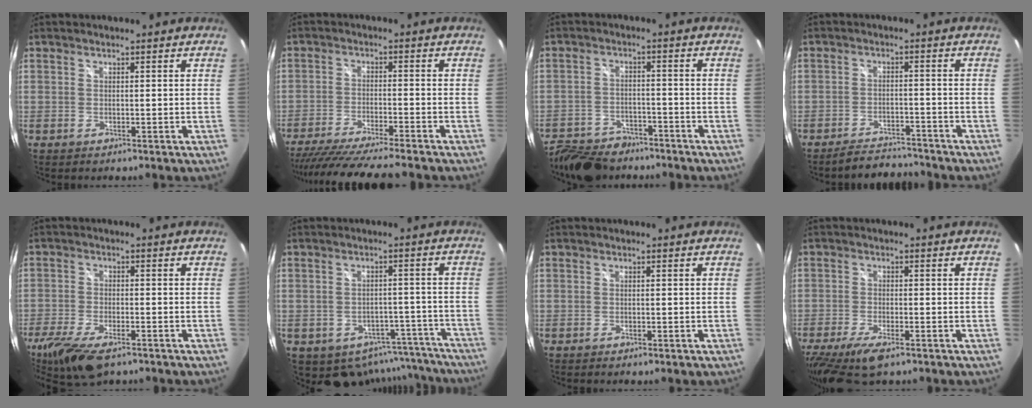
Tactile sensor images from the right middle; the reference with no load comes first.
{"total": 15.7, "force": [-13.8, 0.4, 7.4], "torque": [-0.151, -0.030, -0.224]}
{"total": 13.6, "force": [-10.9, 6.4, 5.1], "torque": [-0.133, -0.008, -0.172]}
{"total": 7.0, "force": [-6.7, 1.4, 1.5], "torque": [-0.045, 0.003, -0.100]}
{"total": 12.6, "force": [-8.7, 4.6, 7.8], "torque": [-0.180, -0.040, -0.155]}
{"total": 14.7, "force": [-11.0, 8.7, 4.6], "torque": [-0.087, 0.020, -0.108]}
{"total": 0.9, "force": [-0.7, 0.3, 0.5], "torque": [-0.009, -0.003, -0.011]}
{"total": 10.0, "force": [-6.8, 3.1, 6.7], "torque": [-0.153, -0.037, -0.122]}